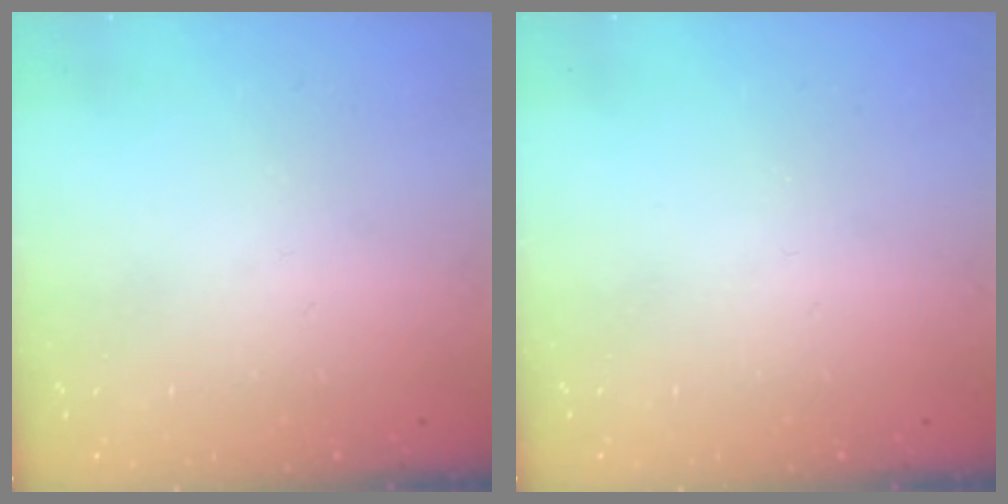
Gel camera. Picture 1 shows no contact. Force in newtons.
{"total": 0.0}